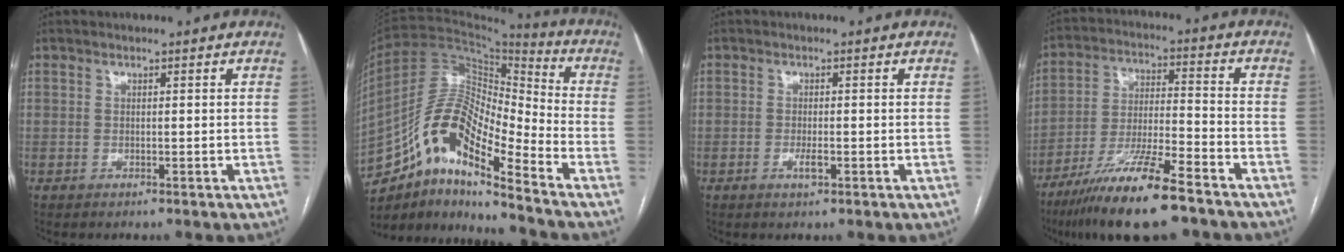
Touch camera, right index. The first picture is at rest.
{"total": 15.7, "force": [-9.9, 3.5, 11.7], "torque": [-0.220, 0.033, -0.170]}
{"total": 1.8, "force": [-0.7, 0.5, 1.6], "torque": [-0.030, -0.001, -0.011]}
{"total": 15.1, "force": [-10.6, 1.2, 10.7], "torque": [-0.210, -0.033, -0.190]}